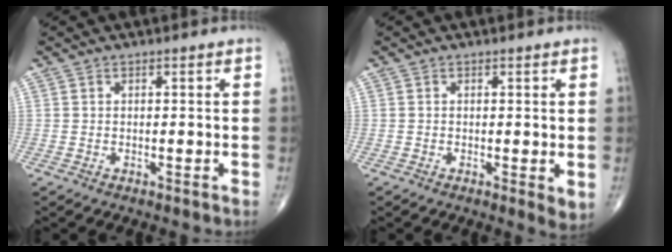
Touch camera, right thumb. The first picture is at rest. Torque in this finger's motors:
{"motor_torque": [-0.16, 0.69, 0.23, -0.08, 0.06]}